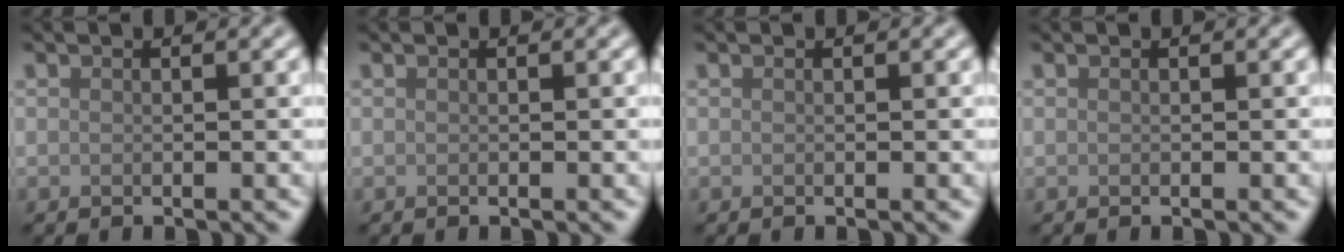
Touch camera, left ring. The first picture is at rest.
{"total": 0.0}
{"total": 0.0}
{"total": 0.0}